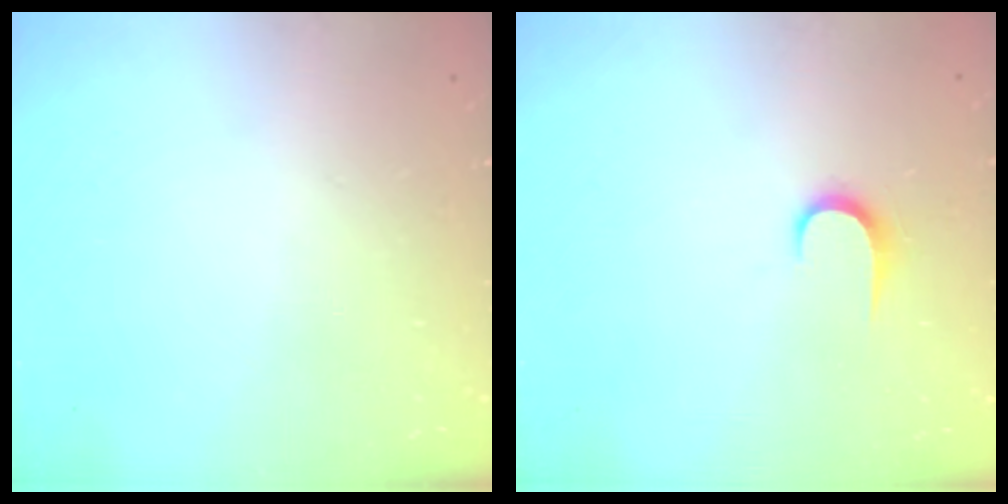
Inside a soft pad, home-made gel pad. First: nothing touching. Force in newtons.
{"total": 6.1, "press": 6.1, "slide": 0.6}